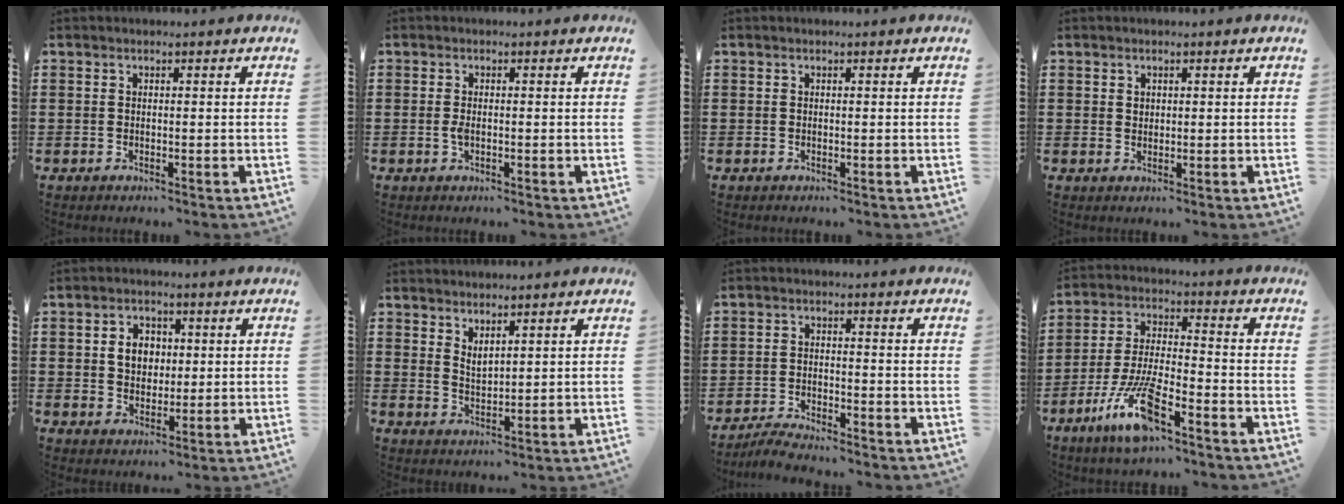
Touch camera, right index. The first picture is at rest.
{"total": 1.4, "force": [-0.2, 0.6, 1.2], "torque": [-0.024, 0.000, -0.005]}
{"total": 0.0}
{"total": 1.1, "force": [0.6, 0.8, 0.3], "torque": [-0.008, 0.003, 0.012]}
{"total": 4.6, "force": [0.6, 3.7, 2.7], "torque": [-0.057, 0.012, 0.006]}
{"total": 2.2, "force": [2.1, 0.6, 0.5], "torque": [-0.014, 0.003, 0.039]}
{"total": 3.4, "force": [-3.3, 0.1, 0.5], "torque": [-0.013, 0.005, -0.069]}
{"total": 10.8, "force": [-6.8, 2.2, 8.2], "torque": [-0.187, -0.003, -0.133]}